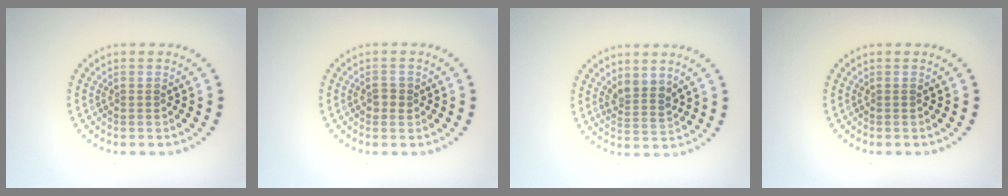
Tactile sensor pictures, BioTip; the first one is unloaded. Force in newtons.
{"total": 1.1, "press": 1.1, "slide": 0.2}
{"total": 2.4, "press": 1.9, "slide": 1.5}
{"total": 0.0}